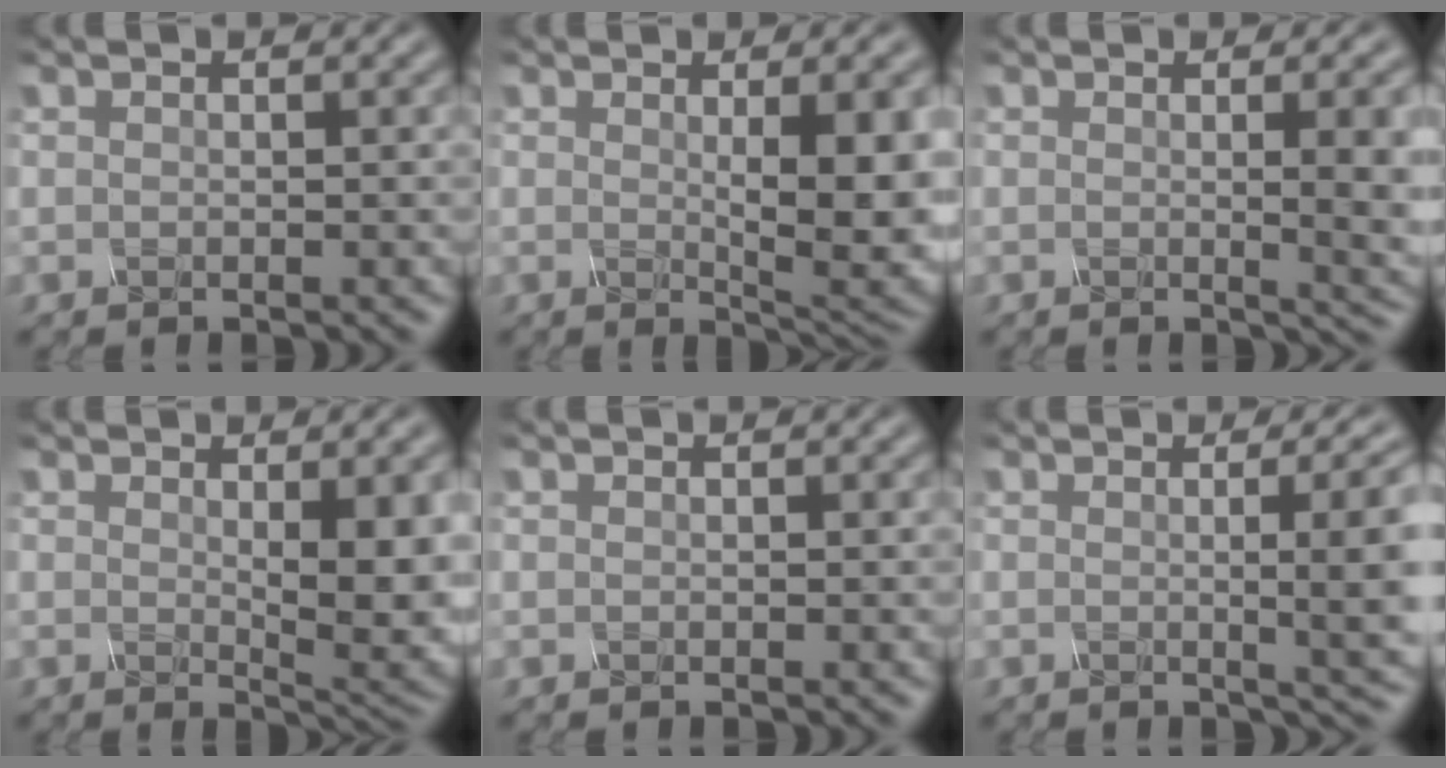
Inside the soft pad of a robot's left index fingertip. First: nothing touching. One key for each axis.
{"total": 7.2, "fx": 0.3, "fy": 1.7, "fz": 6.9, "tx": -0.091, "ty": -0.008, "tz": 0.012}
{"total": 7.1, "fx": 0.2, "fy": 2.6, "fz": 6.6, "tx": -0.046, "ty": 0.002, "tz": 0.004}
{"total": 6.0, "fx": 0.7, "fy": 1.7, "fz": 5.7, "tx": -0.075, "ty": -0.008, "tz": 0.018}
{"total": 0.0}
{"total": 9.5, "fx": 0.4, "fy": 3.4, "fz": 8.9, "tx": -0.062, "ty": 0.014, "tz": -0.004}